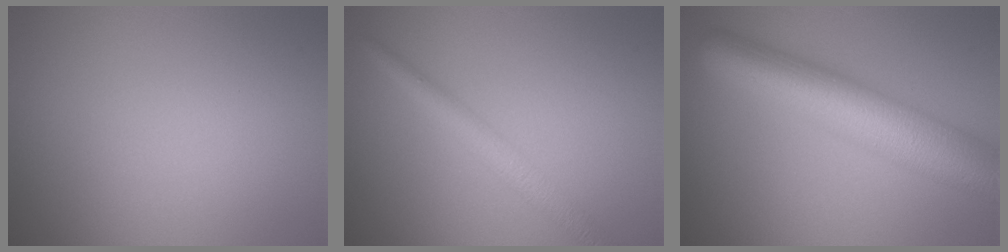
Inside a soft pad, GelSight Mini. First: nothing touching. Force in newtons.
{"total": 2.9, "press": 2.9, "slide": 0.1}
{"total": 8.9, "press": 8.9, "slide": 0.3}